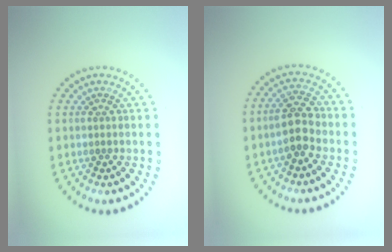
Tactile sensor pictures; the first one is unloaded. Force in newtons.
{"total": 3.0, "press": 2.8, "slide": 0.9}